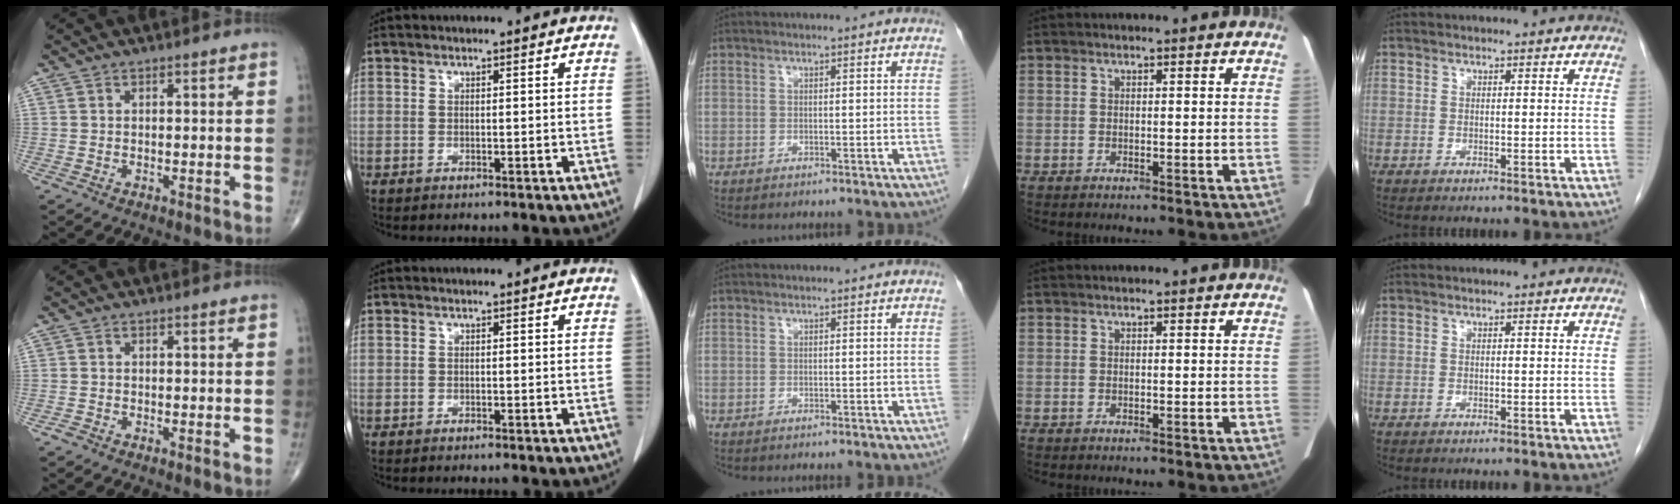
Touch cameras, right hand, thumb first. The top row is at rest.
{"thumb": {"total": 0.9, "force": [-0.7, 0.3, 0.5], "torque": [-0.012, -0.002, -0.017]}}